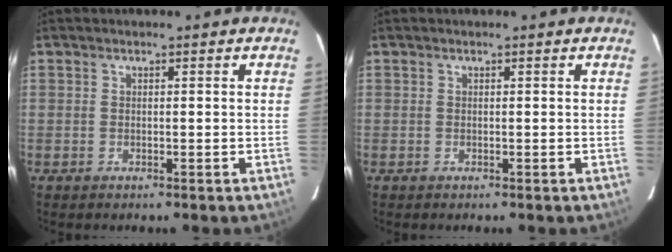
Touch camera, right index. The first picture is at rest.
{"total": 0.0}